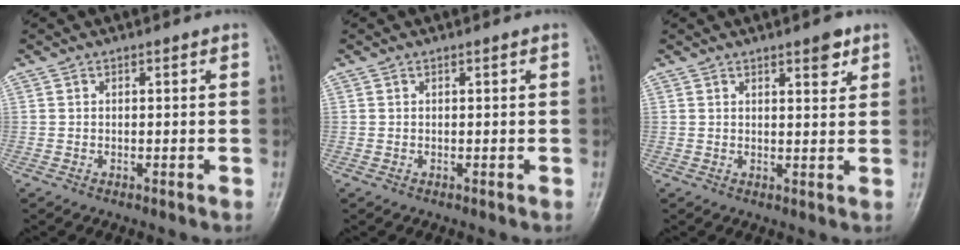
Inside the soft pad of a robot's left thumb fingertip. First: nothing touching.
{"total": 0.0}
{"total": 3.7, "force": [2.4, 1.2, 2.6], "torque": [-0.025, -0.013, 0.031]}